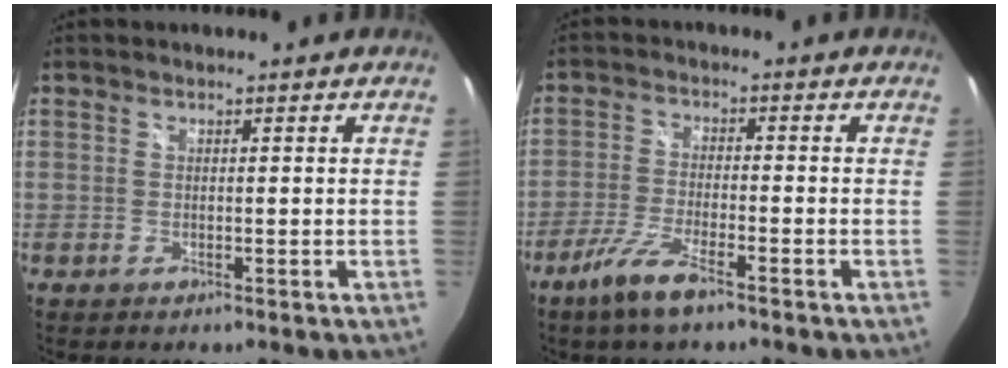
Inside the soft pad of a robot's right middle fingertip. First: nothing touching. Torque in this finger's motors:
{"motor_torque": [1.04, -0.90, 0.40, 0.08]}